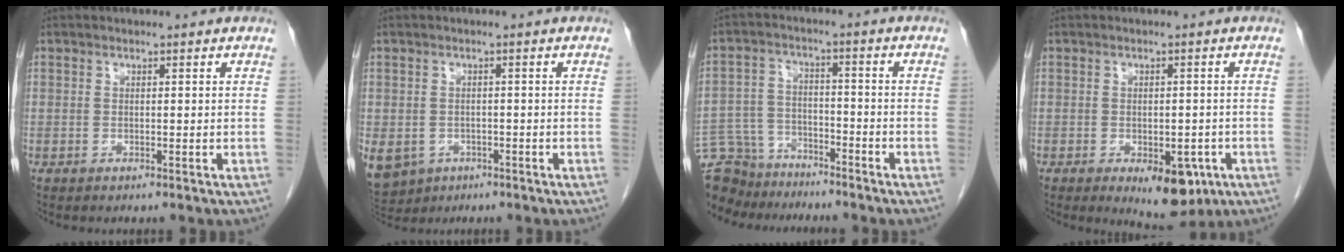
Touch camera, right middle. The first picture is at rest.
{"total": 12.7, "force": [-5.9, 10.1, 4.8], "torque": [-0.152, -0.009, -0.078]}
{"total": 13.9, "force": [-12.2, 6.1, 2.5], "torque": [-0.068, 0.022, -0.198]}
{"total": 7.7, "force": [-3.4, 3.5, 5.8], "torque": [-0.069, -0.007, -0.035]}